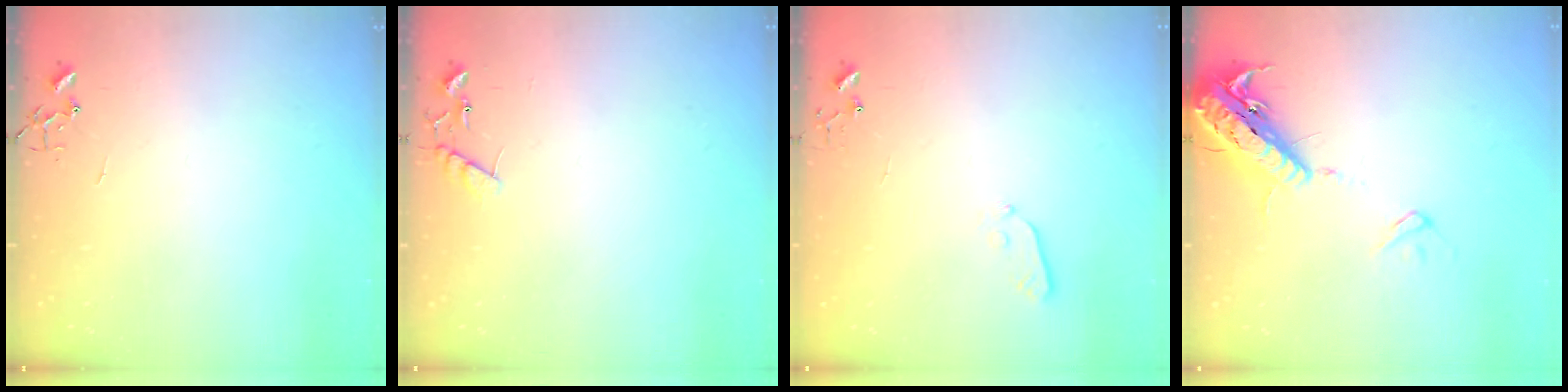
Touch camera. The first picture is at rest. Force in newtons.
{"total": 8.8, "press": 8.8, "slide": 0.4}
{"total": 3.9, "press": 3.8, "slide": 0.8}
{"total": 18.4, "press": 18.0, "slide": 4.0}